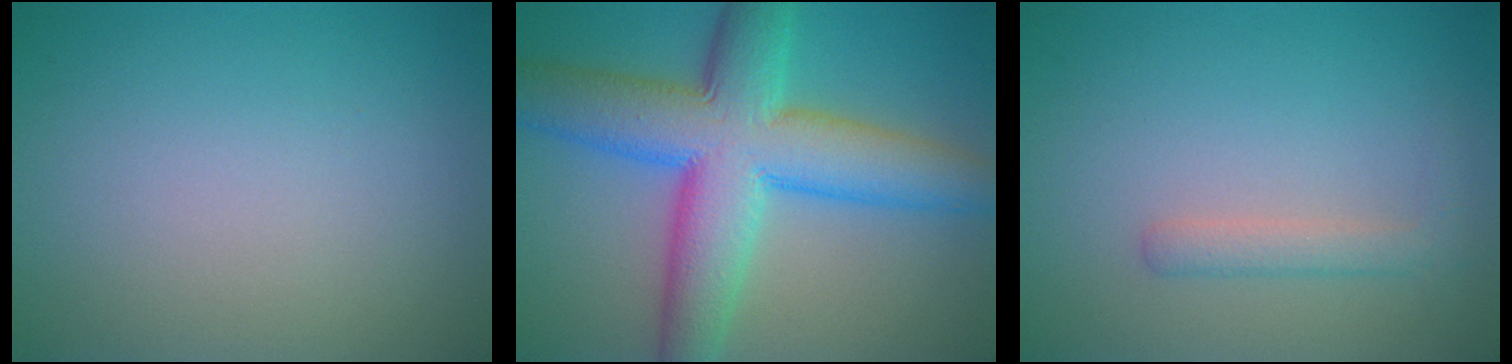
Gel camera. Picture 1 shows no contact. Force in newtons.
{"total": 11.1, "press": 11.1, "slide": 0.1}
{"total": 1.8, "press": 1.8, "slide": 0.1}